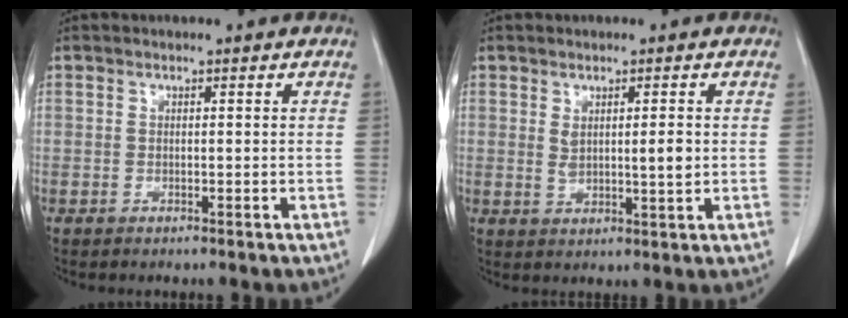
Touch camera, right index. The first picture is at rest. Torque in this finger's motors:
{"motor_torque": [0.13, 0.12, 0.05, 0.06]}